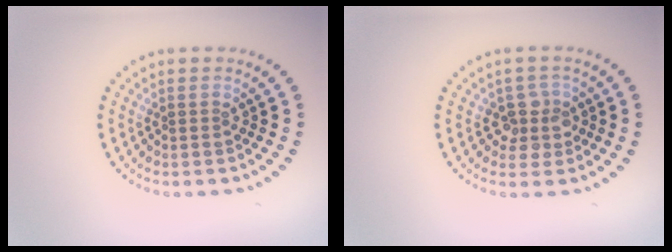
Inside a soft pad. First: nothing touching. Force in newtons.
{"total": 2.5, "press": 2.2, "slide": 1.2}